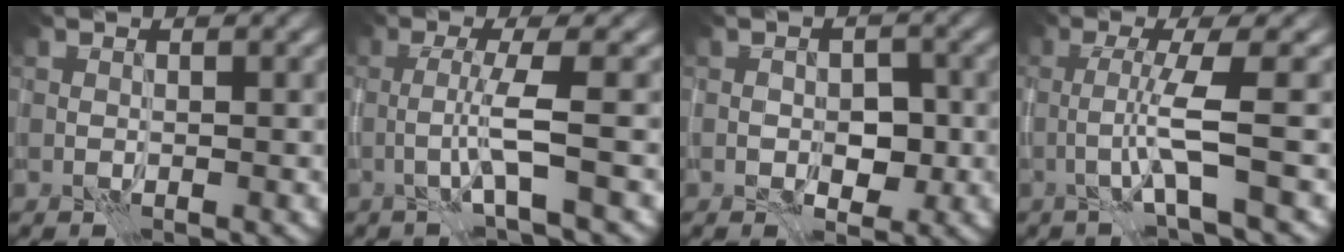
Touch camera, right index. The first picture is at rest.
{"total": 3.2, "force": [-0.9, 0.0, 3.1], "torque": [-0.062, 0.006, -0.026]}
{"total": 3.1, "force": [-0.7, 2.0, 2.2], "torque": [-0.023, 0.000, -0.011]}
{"total": 3.7, "force": [-1.0, -0.1, 3.5], "torque": [-0.070, 0.007, -0.027]}